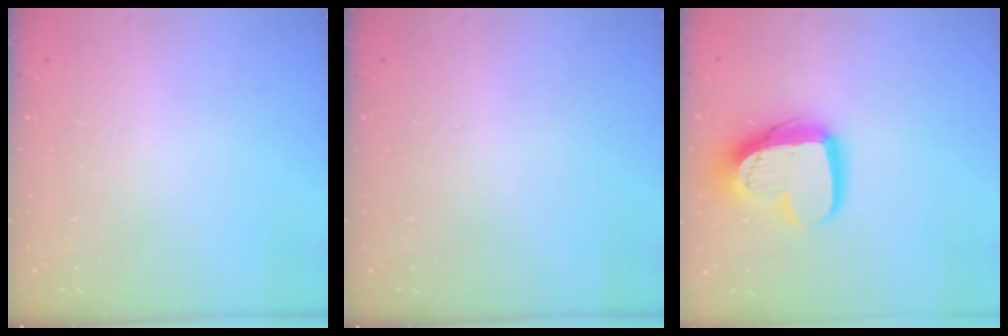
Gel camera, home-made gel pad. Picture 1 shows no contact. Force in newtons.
{"total": 0.0}
{"total": 16.0, "press": 15.9, "slide": 1.5}